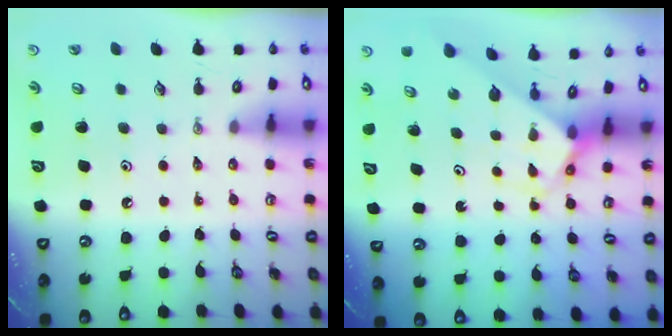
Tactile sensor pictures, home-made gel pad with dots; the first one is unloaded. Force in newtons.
{"total": 2.9, "press": 2.9, "slide": 0.1}